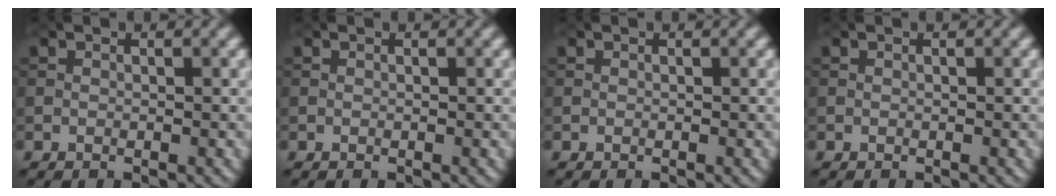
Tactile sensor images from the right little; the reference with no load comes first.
{"total": 0.0}
{"total": 0.0}
{"total": 0.0}